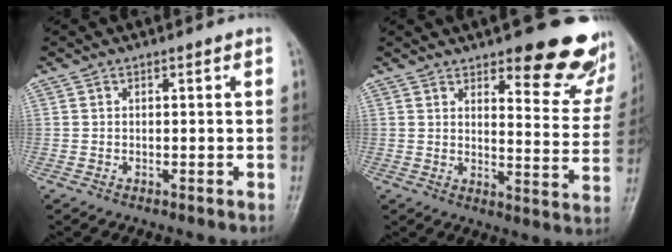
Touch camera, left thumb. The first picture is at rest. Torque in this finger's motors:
{"motor_torque": [0.45, 0.30, 0.17, -0.14, 0.06]}